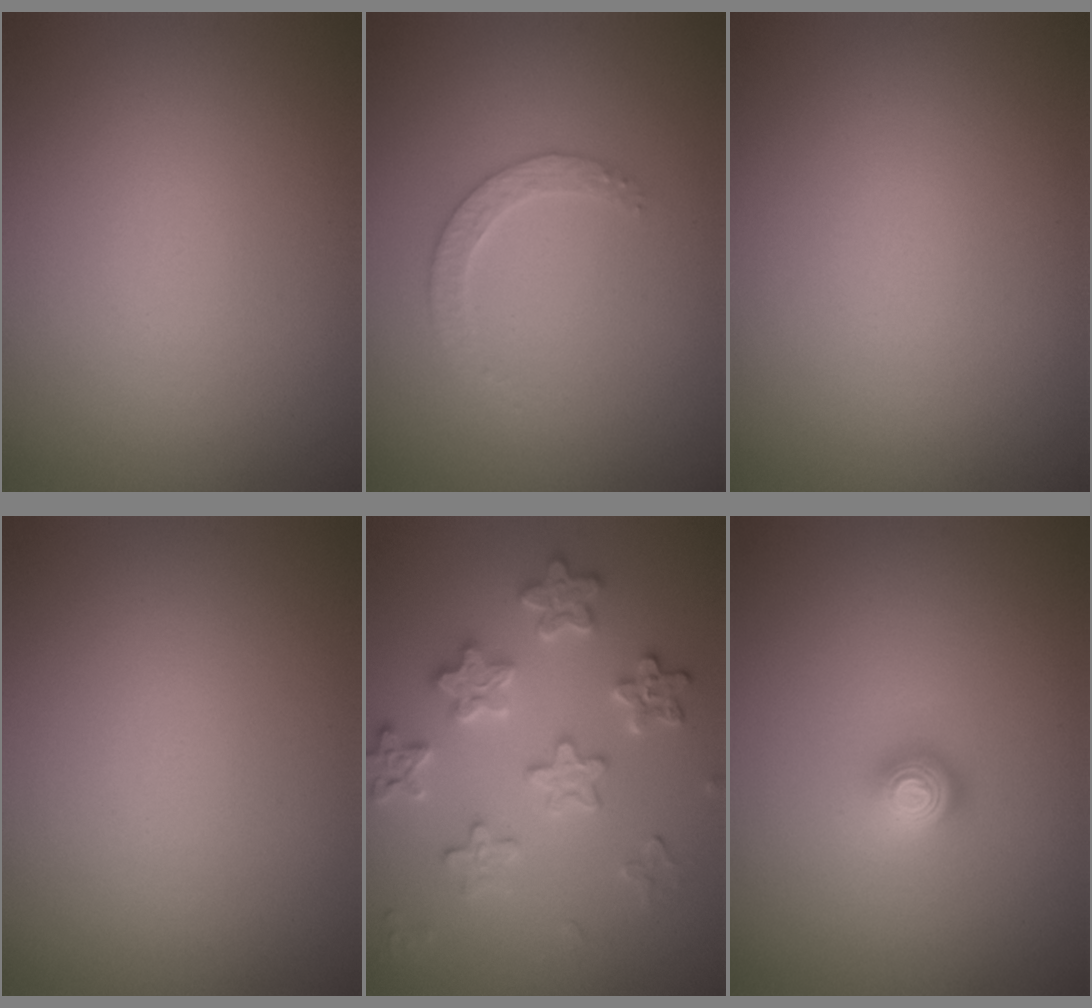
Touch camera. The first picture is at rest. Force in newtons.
{"total": 1.9, "press": 1.8, "slide": 0.6}
{"total": 0.0}
{"total": 0.0}
{"total": 3.8, "press": 3.8, "slide": 0.3}
{"total": 2.1, "press": 1.5, "slide": 1.5}